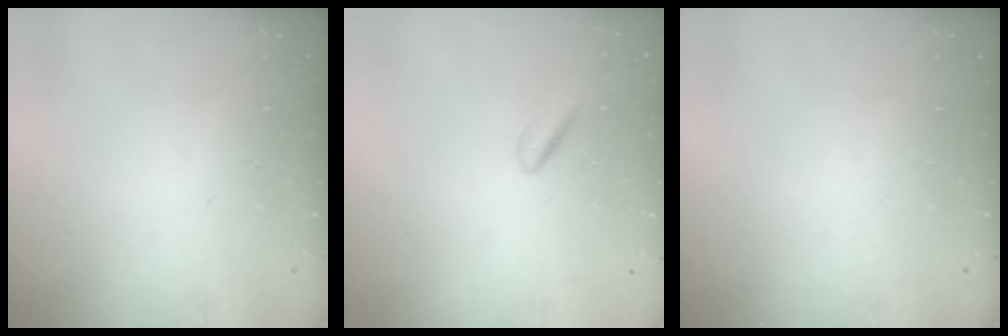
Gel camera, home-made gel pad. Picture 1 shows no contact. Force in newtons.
{"total": 2.4, "press": 2.3, "slide": 0.9}
{"total": 0.0}